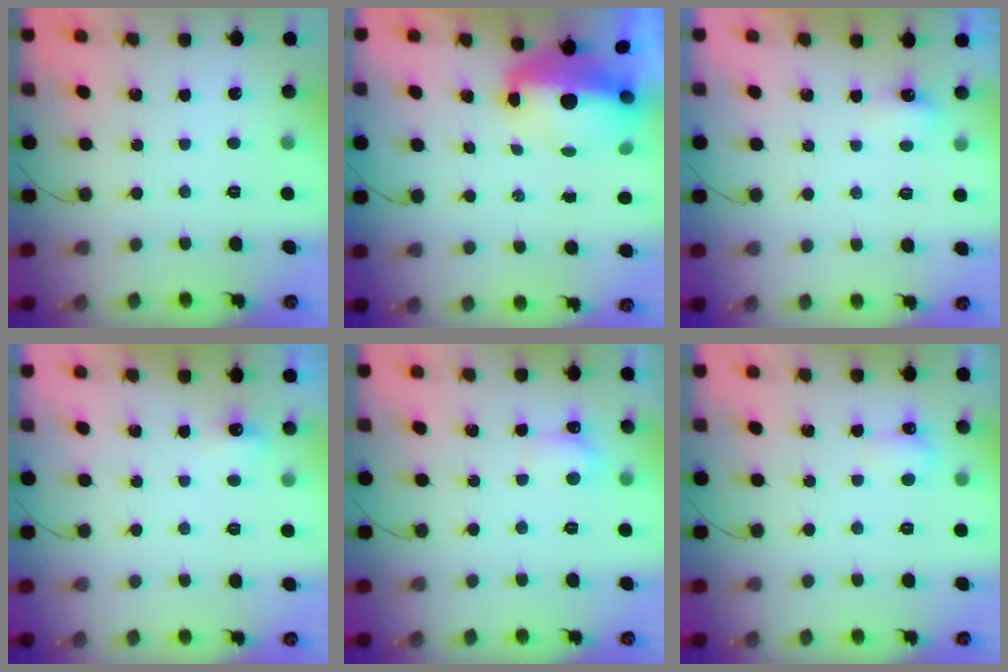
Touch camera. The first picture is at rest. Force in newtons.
{"total": 13.4, "press": 9.2, "slide": 9.8}
{"total": 3.0, "press": 2.9, "slide": 1.0}
{"total": 3.5, "press": 3.3, "slide": 1.1}
{"total": 5.1, "press": 4.9, "slide": 1.3}
{"total": 3.2, "press": 3.0, "slide": 1.0}